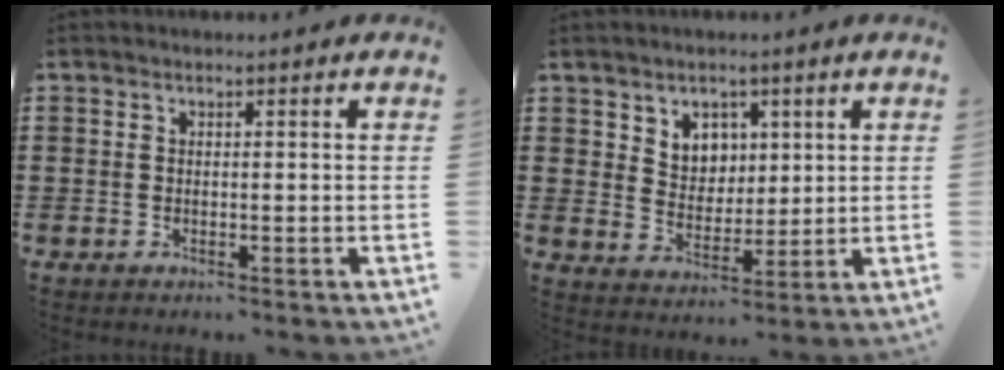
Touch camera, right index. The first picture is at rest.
{"total": 4.9, "force": [2.8, 3.9, 0.9], "torque": [-0.031, 0.003, 0.050]}